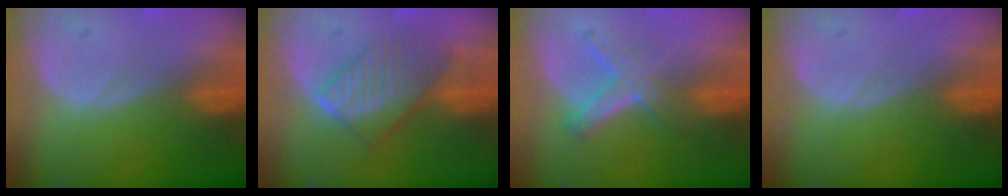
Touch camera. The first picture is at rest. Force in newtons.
{"total": 7.7, "press": 6.9, "slide": 3.5}
{"total": 4.8, "press": 4.7, "slide": 1.2}
{"total": 0.0}